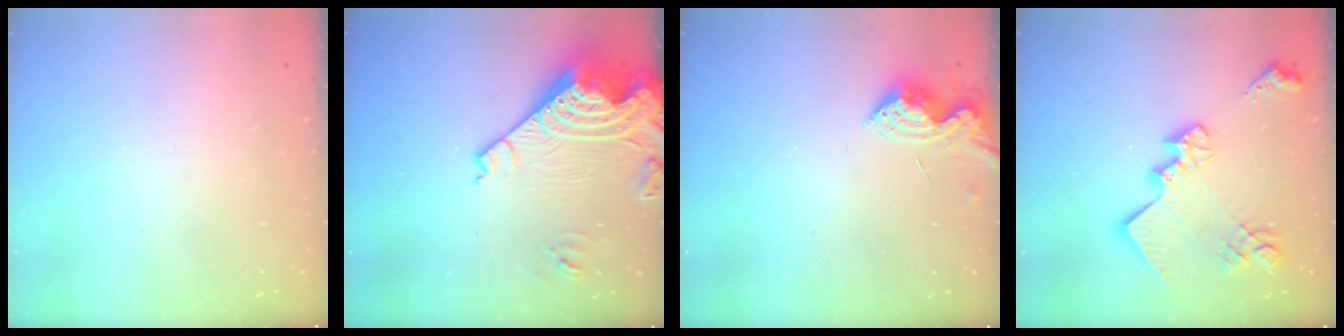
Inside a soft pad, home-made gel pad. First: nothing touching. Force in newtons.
{"total": 16.2, "press": 16.1, "slide": 1.8}
{"total": 7.3, "press": 7.2, "slide": 0.7}
{"total": 20.5, "press": 20.5, "slide": 1.1}